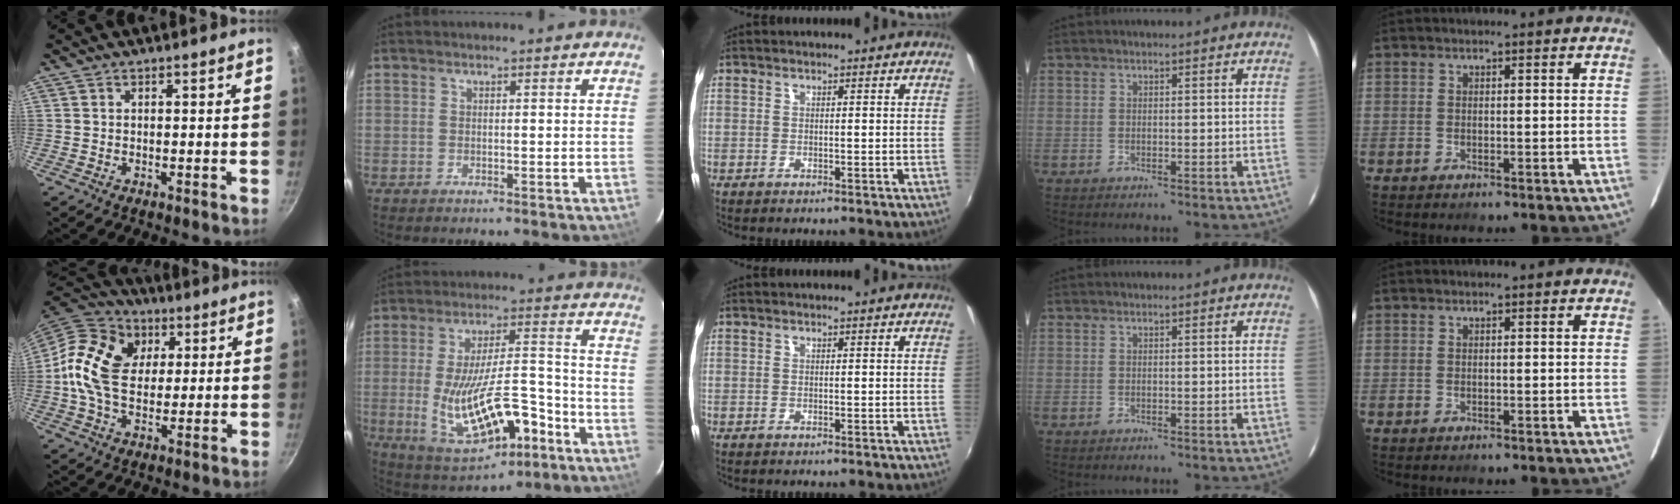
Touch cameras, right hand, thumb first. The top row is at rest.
{"thumb": {"total": 16.3, "force": [3.2, 11.7, 10.8], "torque": [-0.179, 0.008, 0.037]}, "index": {"total": 18.3, "force": [-6.8, 7.0, 15.5], "torque": [-0.295, -0.013, -0.083]}}